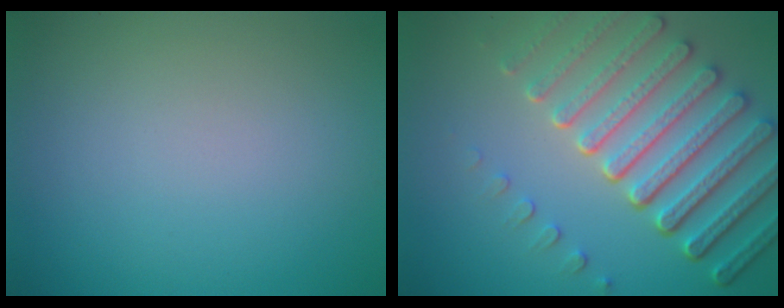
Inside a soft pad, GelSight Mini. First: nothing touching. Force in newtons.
{"total": 7.7, "press": 5.8, "slide": 5.0}